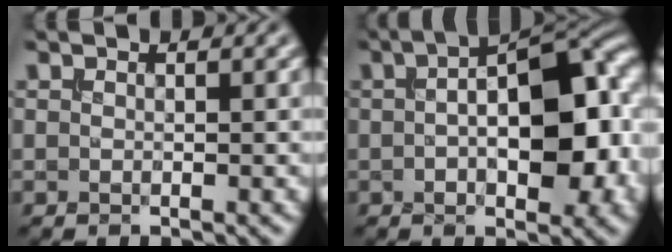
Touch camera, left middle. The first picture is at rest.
{"total": 13.7, "force": [0.7, 6.4, 12.1], "torque": [-0.131, 0.032, 0.004]}